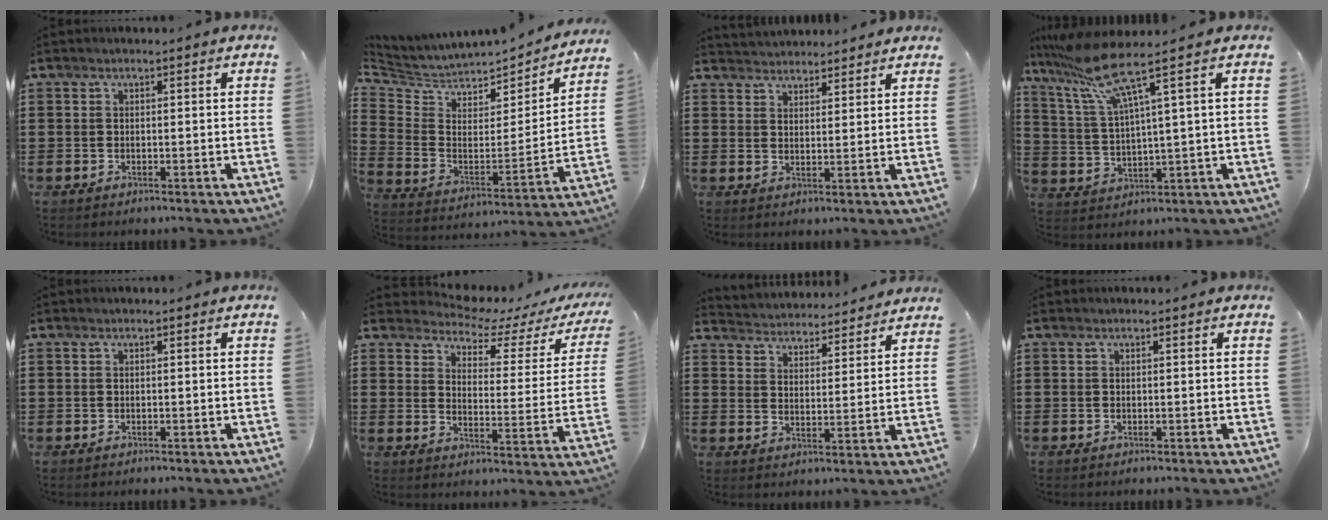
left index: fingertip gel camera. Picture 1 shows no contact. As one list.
[{"total": 4.1, "force": [3.7, 1.8, 0.2], "torque": [-0.038, -0.043, 0.060]}, {"total": 2.9, "force": [2.8, 0.3, -0.5], "torque": [0.001, -0.008, 0.054]}, {"total": 9.0, "force": [5.5, 0.6, 7.1], "torque": [-0.179, -0.031, 0.088]}, {"total": 0.0}, {"total": 4.5, "force": [4.3, 0.9, 1.2], "torque": [-0.045, -0.032, 0.068]}, {"total": 3.8, "force": [3.7, 0.1, -0.7], "torque": [-0.009, -0.032, 0.060]}, {"total": 0.0}]